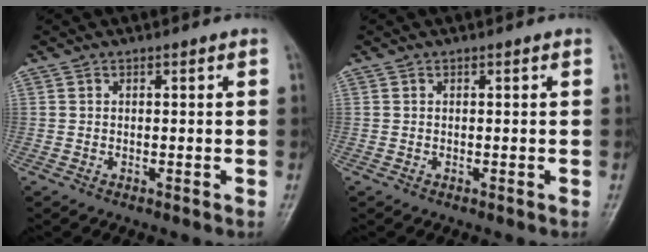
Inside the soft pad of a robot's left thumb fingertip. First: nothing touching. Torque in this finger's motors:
{"motor_torque": [0.00, 0.00, -0.02, -0.02, 0.00]}